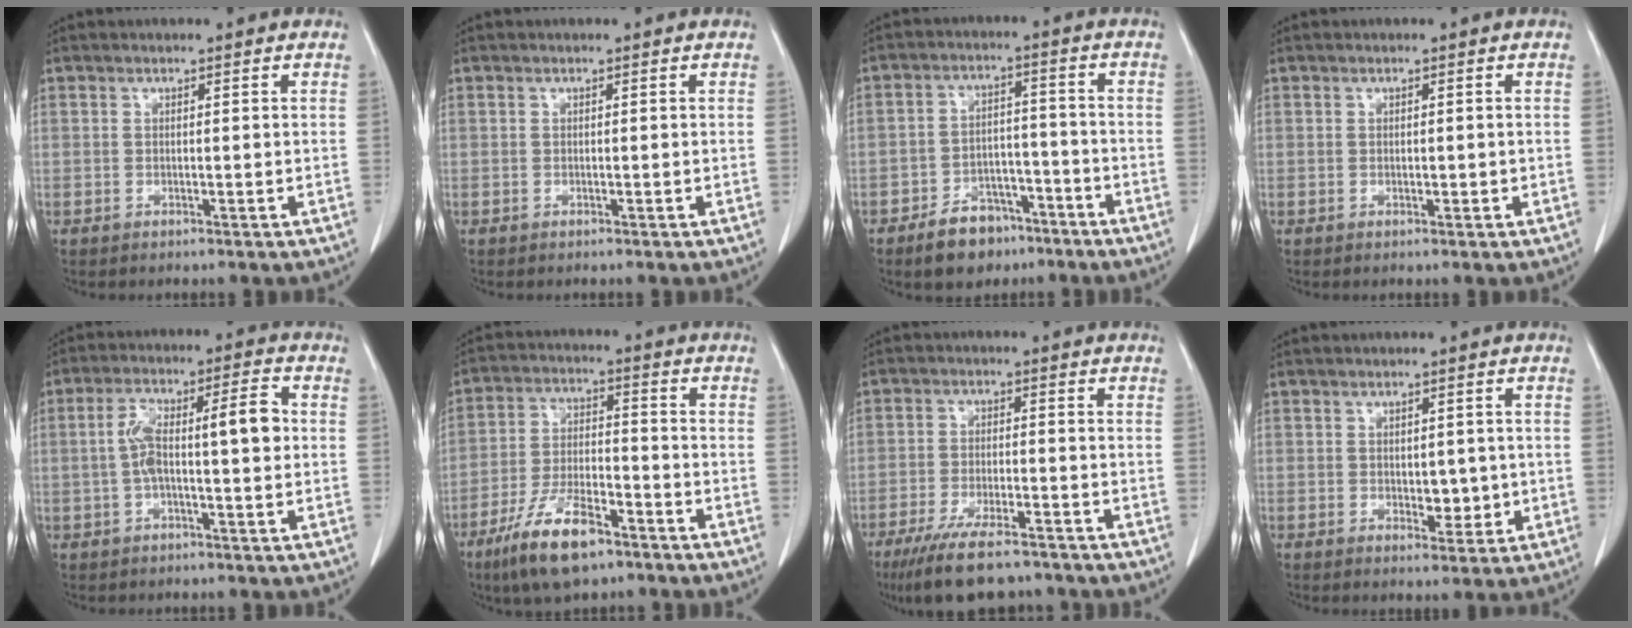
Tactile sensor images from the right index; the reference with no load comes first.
{"total": 0.0}
{"total": 8.6, "force": [-5.8, 5.2, 3.7], "torque": [-0.068, 0.017, -0.090]}
{"total": 1.6, "force": [-0.1, 0.9, 1.2], "torque": [-0.026, 0.001, 0.002]}
{"total": 10.1, "force": [0.1, 2.6, 9.8], "torque": [-0.180, 0.039, 0.002]}
{"total": 12.7, "force": [-8.1, 4.1, 8.8], "torque": [-0.175, -0.009, -0.144]}
{"total": 12.5, "force": [-9.4, 3.4, 7.5], "torque": [-0.134, -0.023, -0.154]}
{"total": 4.8, "force": [-0.5, 2.8, 3.8], "torque": [-0.051, 0.004, 0.005]}